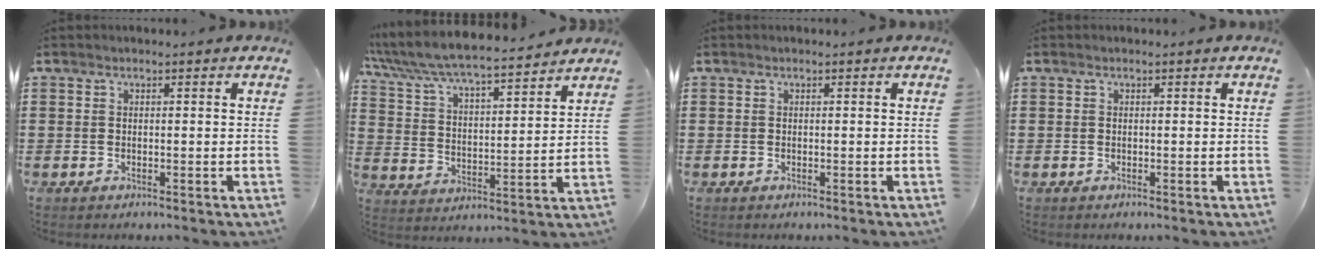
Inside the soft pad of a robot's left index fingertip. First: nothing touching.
{"total": 5.5, "force": [5.3, 0.1, 1.5], "torque": [-0.057, -0.039, 0.082]}
{"total": 0.0}
{"total": 0.0}